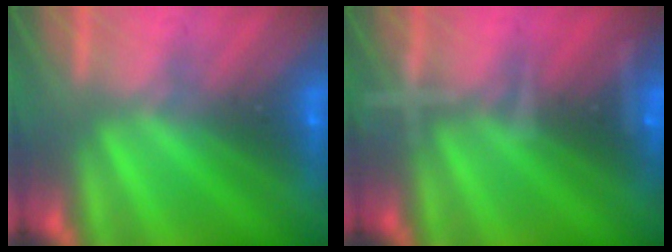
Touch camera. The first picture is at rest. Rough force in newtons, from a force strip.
{"total": 7.9}